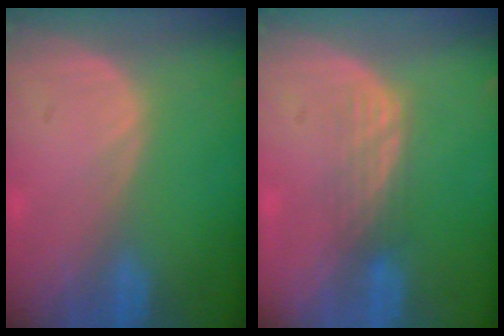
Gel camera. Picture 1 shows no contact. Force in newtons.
{"total": 3.1, "press": 2.6, "slide": 1.6}